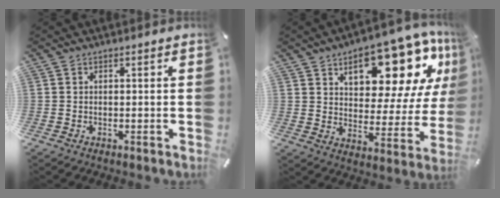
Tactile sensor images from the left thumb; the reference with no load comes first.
{"total": 19.6, "force": [12.2, 9.6, 11.9], "torque": [-0.157, -0.083, 0.201]}